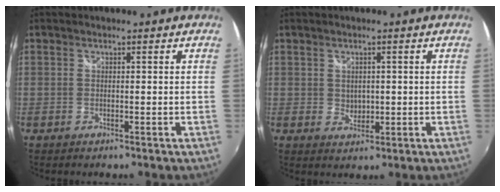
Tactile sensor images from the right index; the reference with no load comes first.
{"total": 2.6, "force": [0.3, 2.3, 1.2], "torque": [-0.016, -0.001, 0.009]}